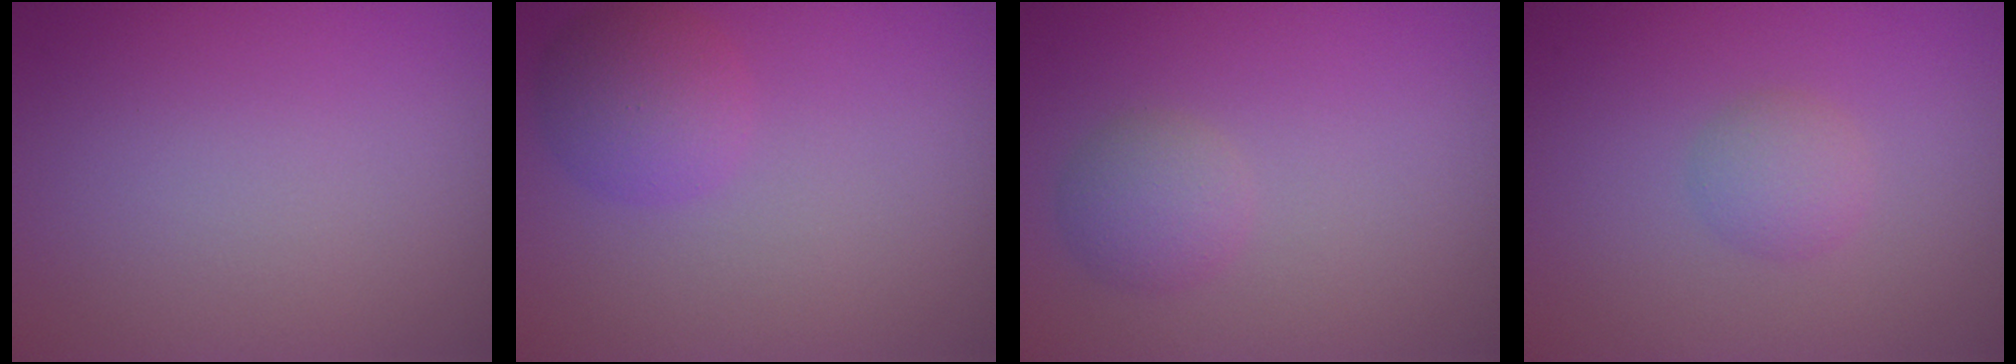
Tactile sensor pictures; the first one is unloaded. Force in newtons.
{"total": 3.0, "press": 3.0, "slide": 0.0}
{"total": 2.2, "press": 2.2, "slide": 0.1}
{"total": 1.8, "press": 1.8, "slide": 0.1}